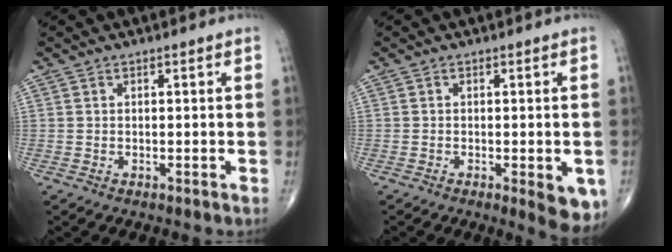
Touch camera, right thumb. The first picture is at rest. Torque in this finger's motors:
{"motor_torque": [0.70, 1.68, -0.01, -0.09, 0.17]}